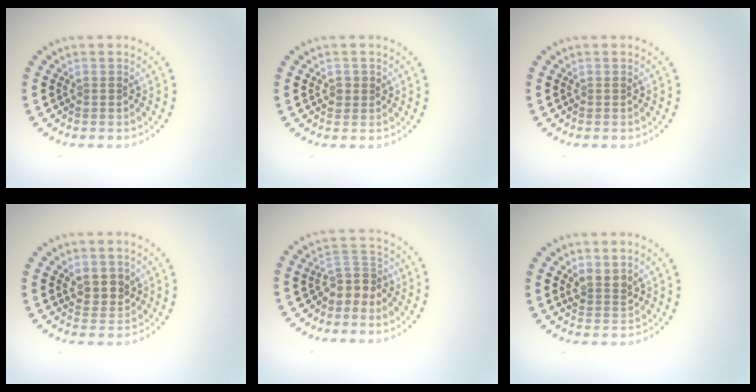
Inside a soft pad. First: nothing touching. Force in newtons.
{"total": 0.9, "press": 0.9, "slide": 0.3}
{"total": 0.0}
{"total": 2.5, "press": 2.3, "slide": 0.9}
{"total": 2.7, "press": 2.1, "slide": 1.7}
{"total": 2.0, "press": 1.6, "slide": 1.1}